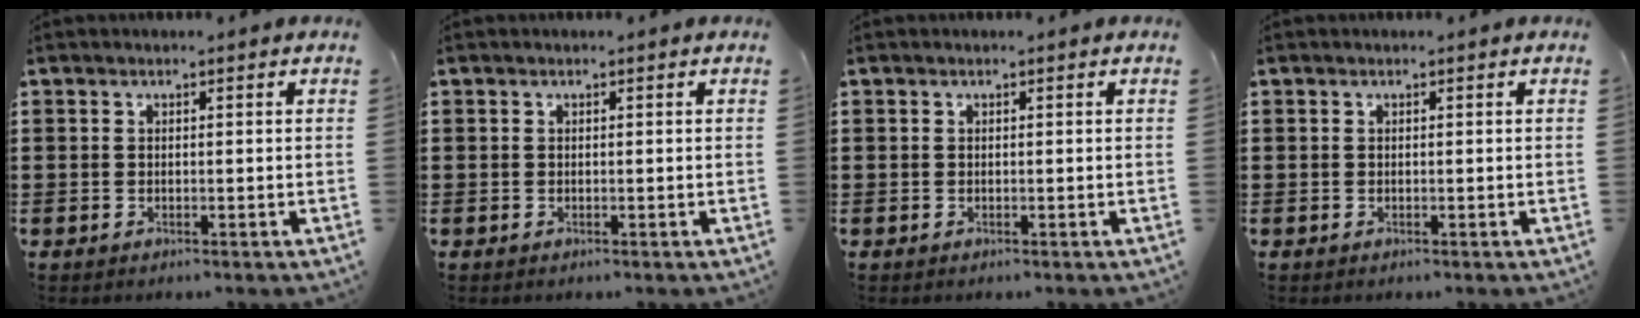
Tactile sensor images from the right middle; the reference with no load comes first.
{"total": 0.0}
{"total": 0.0}
{"total": 0.0}